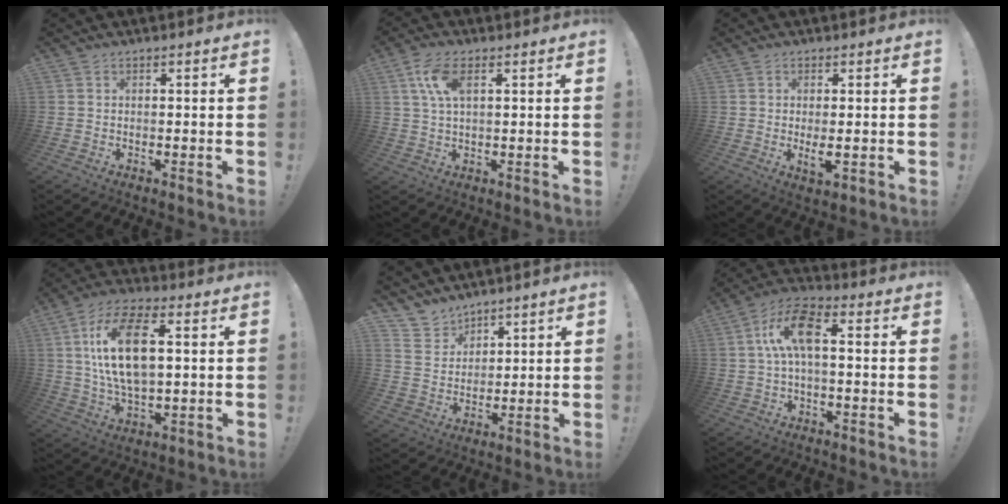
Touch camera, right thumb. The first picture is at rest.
{"total": 7.6, "force": [2.6, 3.6, 6.1], "torque": [-0.111, 0.001, 0.046]}
{"total": 4.3, "force": [0.0, 1.2, 4.1], "torque": [-0.067, -0.016, -0.001]}
{"total": 17.0, "force": [3.1, 8.3, 14.5], "torque": [-0.263, 0.001, 0.048]}
{"total": 7.4, "force": [5.9, 4.5, -0.2], "torque": [0.001, -0.054, 0.118]}
{"total": 11.8, "force": [0.7, 5.5, 10.4], "torque": [-0.194, 0.014, 0.013]}